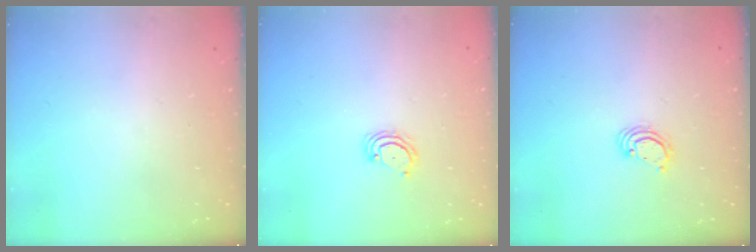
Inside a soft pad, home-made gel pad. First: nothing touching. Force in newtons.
{"total": 3.6, "press": 3.6, "slide": 0.4}
{"total": 2.2, "press": 2.2, "slide": 0.2}